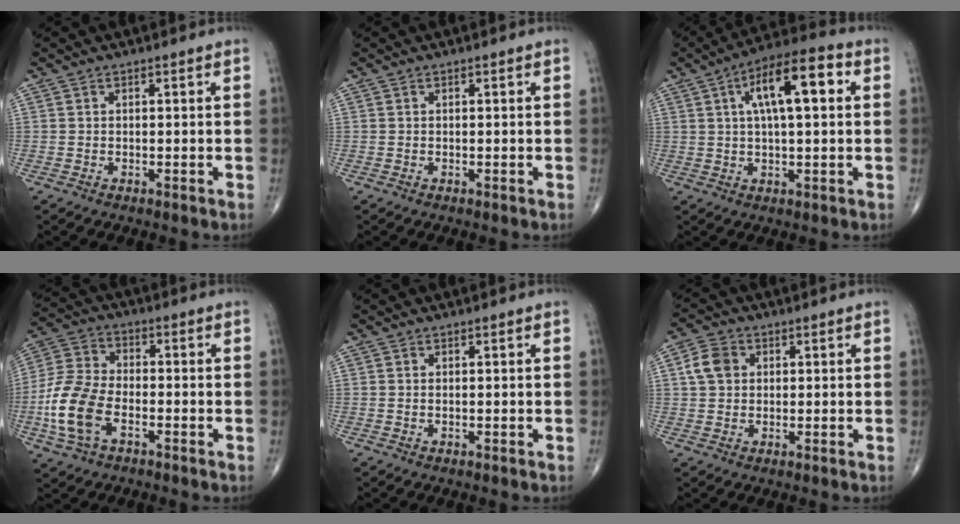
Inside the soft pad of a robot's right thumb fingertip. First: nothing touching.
{"total": 0.0}
{"total": 13.0, "force": [3.3, 4.5, 11.7], "torque": [-0.187, 0.025, 0.044]}
{"total": 12.6, "force": [-3.9, 7.2, 9.5], "torque": [-0.207, 0.019, -0.082]}
{"total": 0.0}
{"total": 5.2, "force": [1.1, 4.1, 2.9], "torque": [-0.049, 0.006, 0.017]}